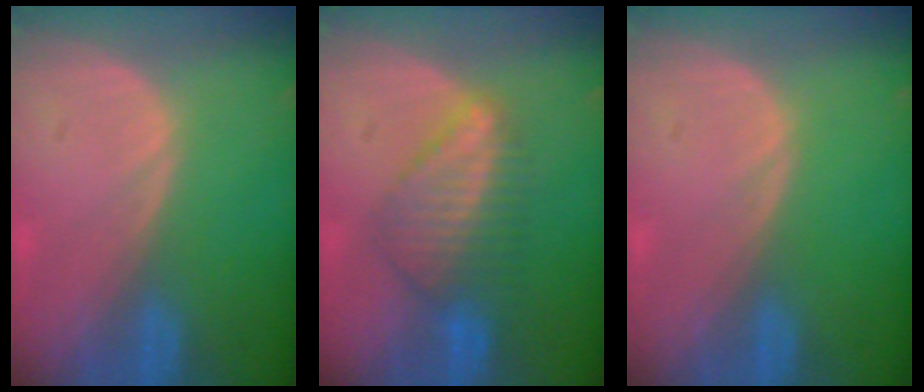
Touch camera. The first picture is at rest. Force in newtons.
{"total": 6.5, "press": 6.4, "slide": 0.8}
{"total": 0.0}